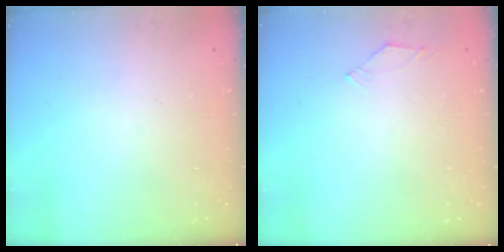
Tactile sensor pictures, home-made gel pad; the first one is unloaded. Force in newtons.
{"total": 3.1, "press": 3.0, "slide": 0.7}